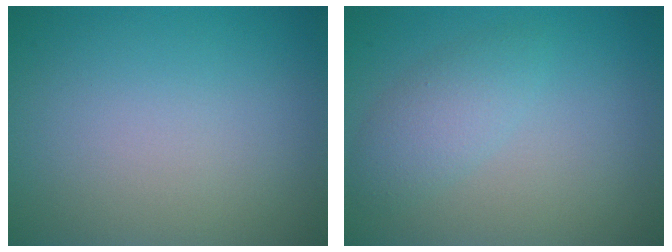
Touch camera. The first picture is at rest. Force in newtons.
{"total": 2.5, "press": 2.5, "slide": 0.1}